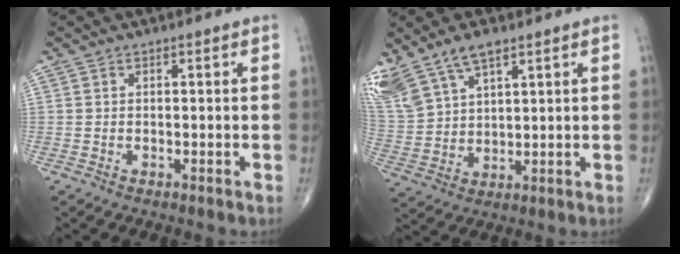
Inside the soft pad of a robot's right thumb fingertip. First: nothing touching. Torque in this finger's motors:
{"motor_torque": [0.07, 0.73, 1.43, 1.32, 0.16]}